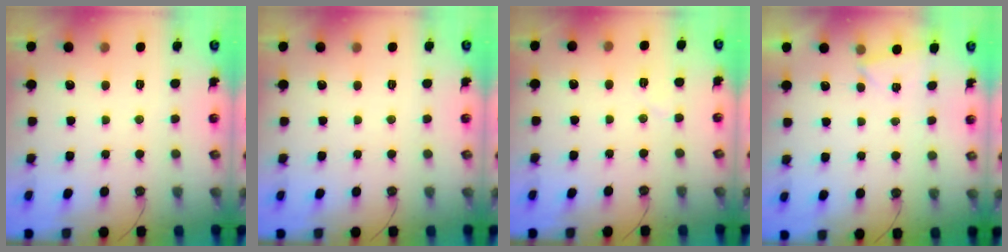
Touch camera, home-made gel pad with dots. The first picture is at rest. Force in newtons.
{"total": 0.0}
{"total": 3.9, "press": 3.7, "slide": 1.3}
{"total": 2.6, "press": 1.5, "slide": 2.1}